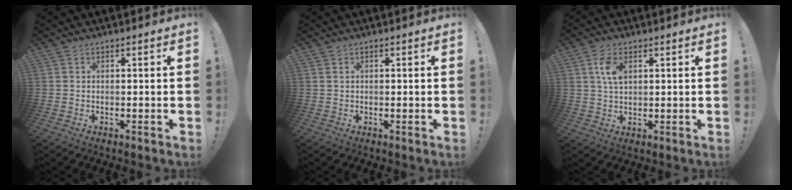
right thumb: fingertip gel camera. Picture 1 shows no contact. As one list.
[{"total": 0.5, "force": [0.3, 0.0, 0.4], "torque": [-0.006, 0.001, 0.005]}, {"total": 6.3, "force": [2.2, 3.4, 4.8], "torque": [-0.091, -0.003, 0.038]}]